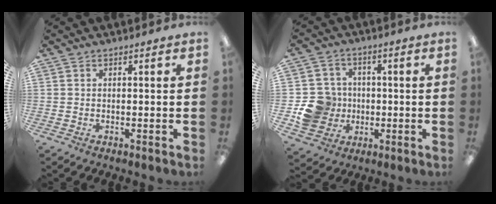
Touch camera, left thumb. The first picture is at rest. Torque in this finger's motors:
{"motor_torque": [-0.01, 0.11, 0.25, -0.25, 0.03]}